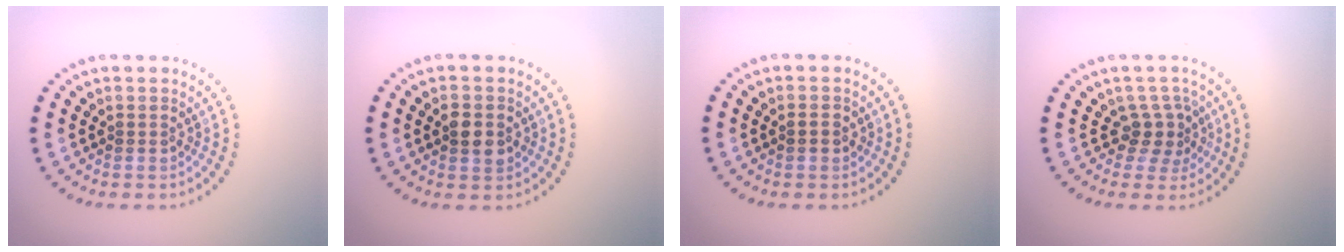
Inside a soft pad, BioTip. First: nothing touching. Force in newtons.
{"total": 2.5, "press": 2.5, "slide": 0.1}
{"total": 0.7, "press": 0.6, "slide": 0.2}
{"total": 2.5, "press": 1.8, "slide": 1.7}